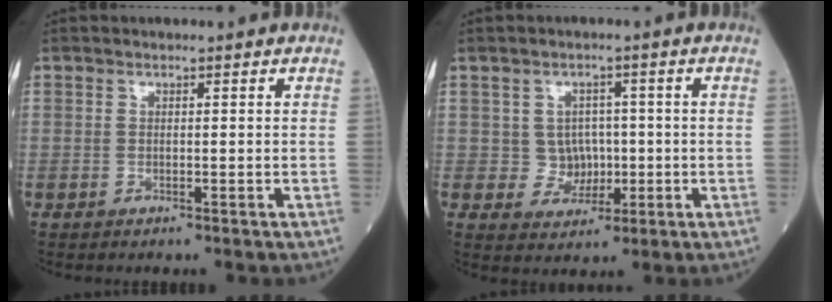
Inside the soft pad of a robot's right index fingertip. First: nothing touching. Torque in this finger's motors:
{"motor_torque": [0.15, 0.05, 0.03, -0.01]}